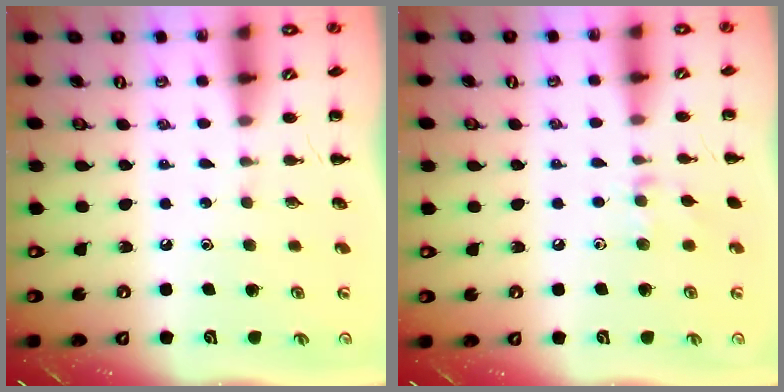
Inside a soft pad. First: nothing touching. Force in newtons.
{"total": 7.0, "press": 6.7, "slide": 1.8}